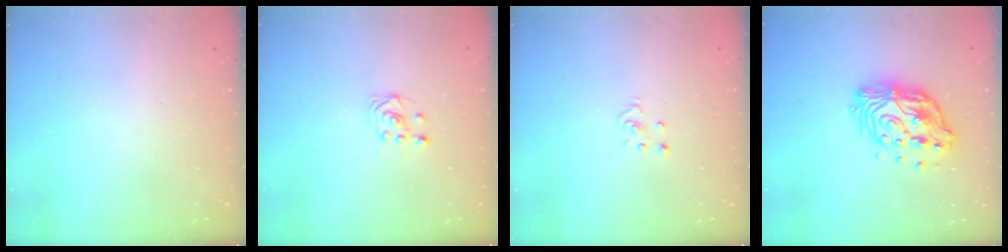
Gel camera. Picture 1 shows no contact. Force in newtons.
{"total": 2.5, "press": 2.2, "slide": 1.2}
{"total": 2.8, "press": 2.8, "slide": 0.3}
{"total": 14.1, "press": 14.1, "slide": 1.1}